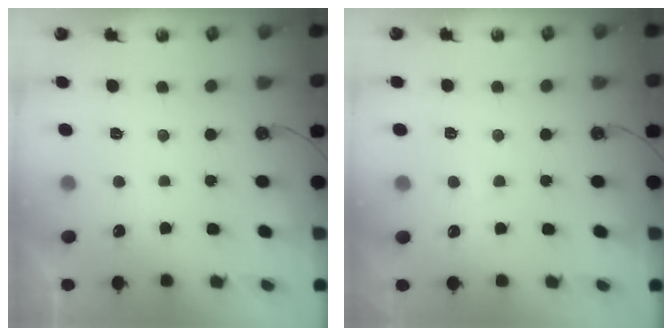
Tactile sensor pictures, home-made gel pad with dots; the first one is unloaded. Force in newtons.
{"total": 4.5, "press": 4.5, "slide": 0.5}